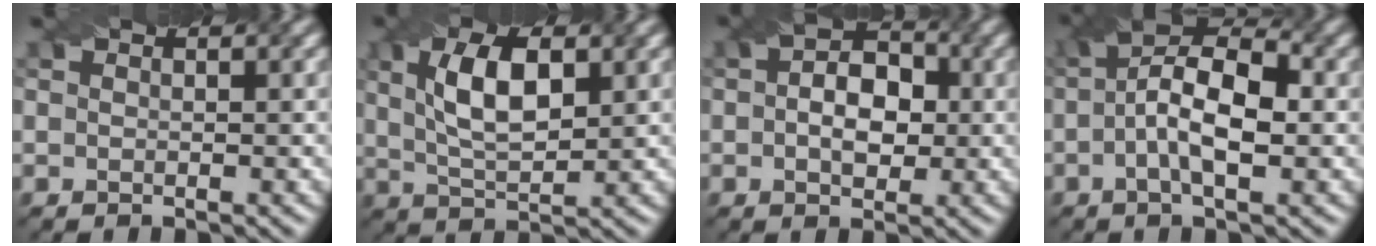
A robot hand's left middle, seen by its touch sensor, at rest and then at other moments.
{"total": 5.3, "force": [1.0, 2.5, 4.6], "torque": [-0.082, 0.010, 0.033]}
{"total": 4.3, "force": [-0.5, 3.1, 2.9], "torque": [-0.034, 0.008, 0.000]}
{"total": 6.4, "force": [-1.0, 2.7, 5.7], "torque": [-0.096, 0.018, -0.011]}